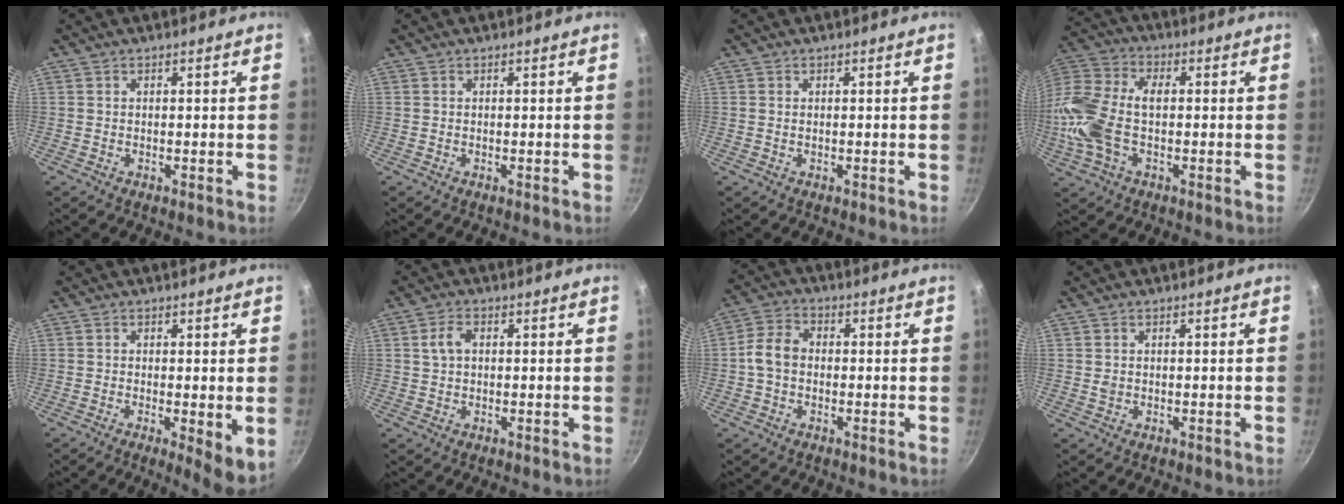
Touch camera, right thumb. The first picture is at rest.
{"total": 0.0}
{"total": 0.0}
{"total": 16.4, "force": [-1.6, 9.7, 13.2], "torque": [-0.314, 0.025, -0.031]}
{"total": 5.4, "force": [-1.2, 1.1, 5.2], "torque": [-0.083, -0.019, -0.021]}
{"total": 3.3, "force": [0.6, 2.2, 2.4], "torque": [-0.049, 0.007, 0.011]}
{"total": 6.4, "force": [-0.5, 4.7, 4.2], "torque": [-0.077, 0.021, -0.019]}
{"total": 1.0, "force": [0.1, 0.8, 0.5], "torque": [-0.009, 0.000, 0.005]}